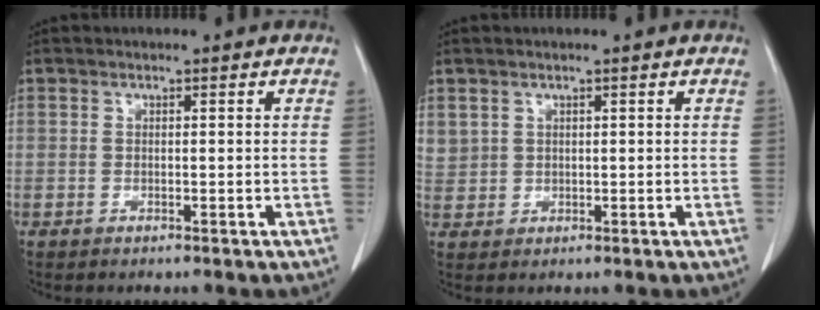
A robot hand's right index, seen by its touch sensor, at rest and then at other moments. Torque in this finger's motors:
{"motor_torque": [-0.08, 0.13, 0.10, 0.03]}